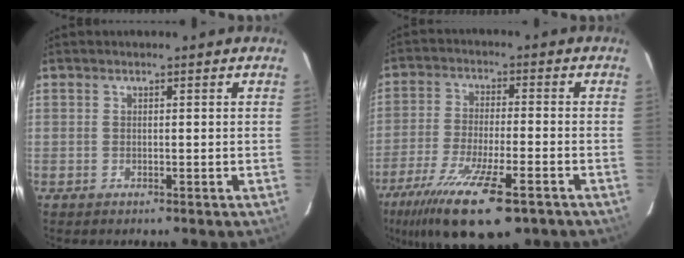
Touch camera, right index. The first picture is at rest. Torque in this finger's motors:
{"motor_torque": [1.64, -0.50, 0.84, 0.21]}